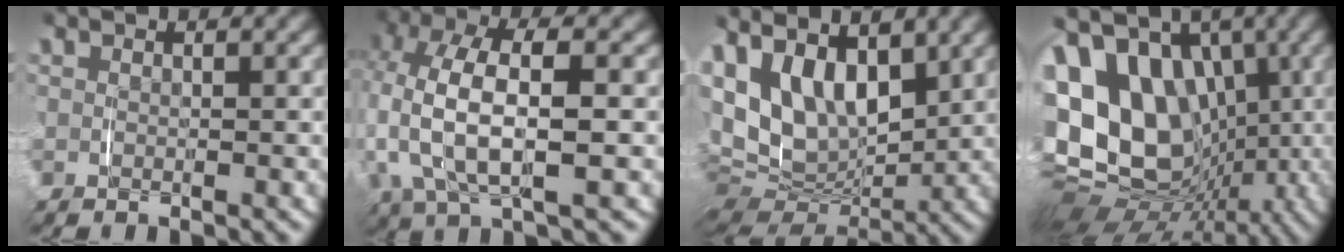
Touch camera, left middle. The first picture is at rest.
{"total": 8.0, "force": [0.3, 4.4, 6.7], "torque": [-0.171, -0.010, 0.011]}
{"total": 12.5, "force": [2.1, 9.2, 8.2], "torque": [-0.165, -0.015, 0.037]}
{"total": 24.7, "force": [-1.0, 19.4, 15.2], "torque": [-0.321, -0.065, -0.003]}